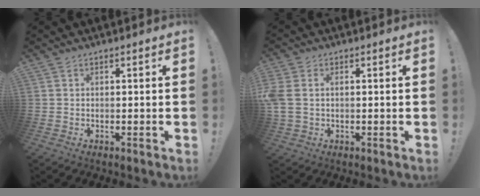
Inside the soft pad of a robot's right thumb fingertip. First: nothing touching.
{"total": 4.7, "force": [0.7, 3.4, 3.2], "torque": [-0.086, 0.001, 0.012]}